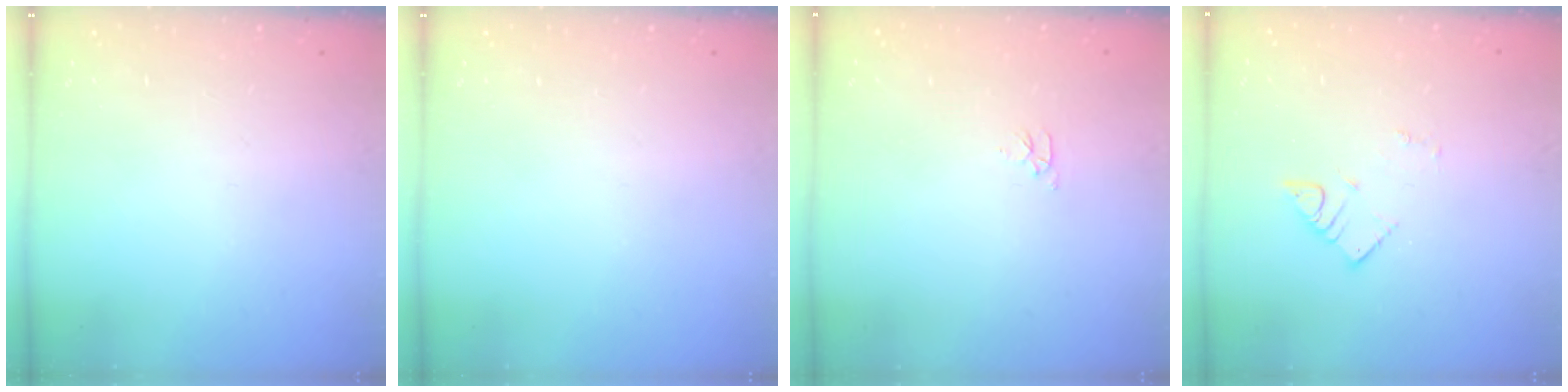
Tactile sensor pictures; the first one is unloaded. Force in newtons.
{"total": 0.0}
{"total": 3.1, "press": 3.1, "slide": 0.3}
{"total": 3.2, "press": 3.2, "slide": 0.1}